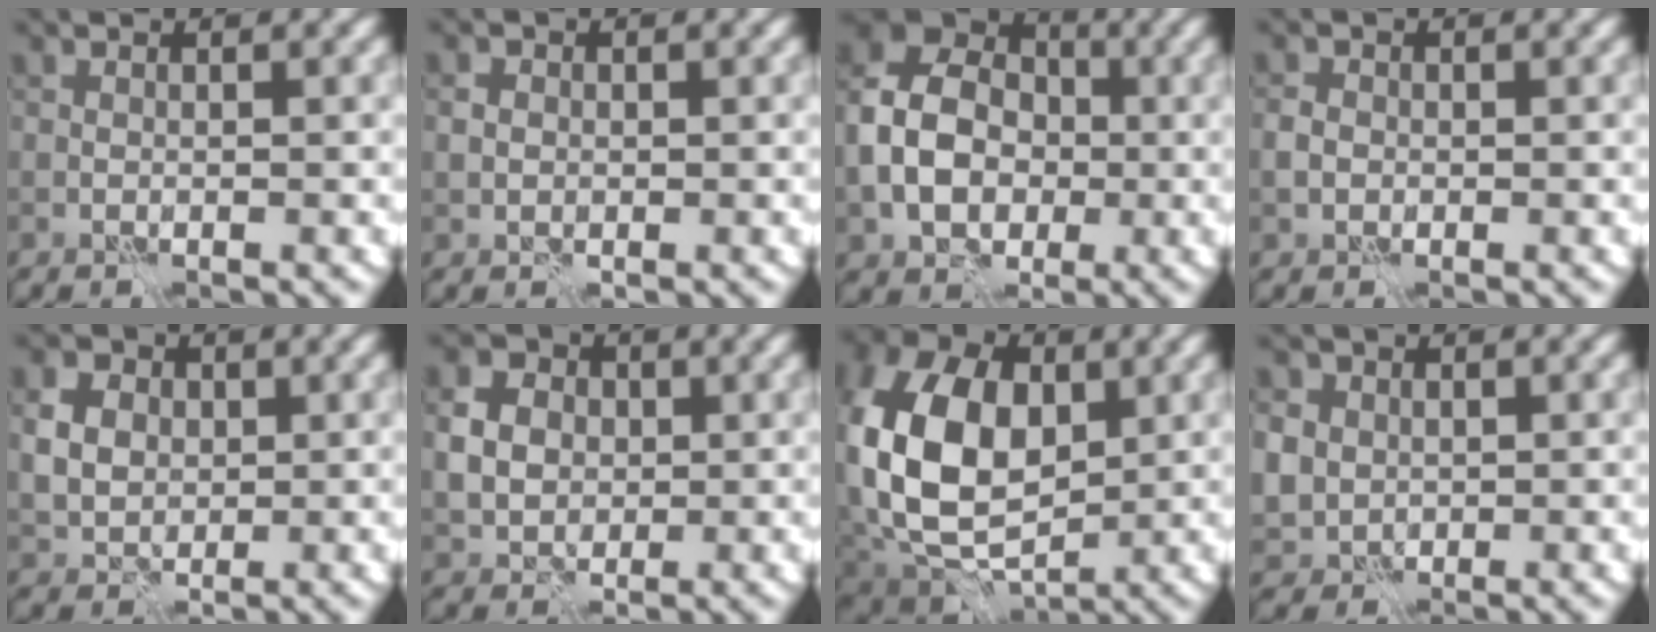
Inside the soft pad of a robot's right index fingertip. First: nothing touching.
{"total": 1.6, "force": [0.0, 1.4, 0.7], "torque": [-0.013, 0.000, -0.003]}
{"total": 9.0, "force": [-1.4, 6.9, 5.5], "torque": [-0.116, 0.001, -0.032]}
{"total": 1.3, "force": [-0.3, 1.2, 0.5], "torque": [-0.010, 0.000, -0.010]}
{"total": 4.4, "force": [0.8, 3.7, 2.3], "torque": [-0.058, 0.007, 0.009]}
{"total": 4.5, "force": [0.3, 3.8, 2.3], "torque": [-0.049, 0.006, 0.004]}
{"total": 13.2, "force": [0.9, 9.2, 9.4], "torque": [-0.210, 0.011, 0.007]}
{"total": 7.3, "force": [1.3, 6.6, 3.0], "torque": [-0.084, 0.019, 0.004]}